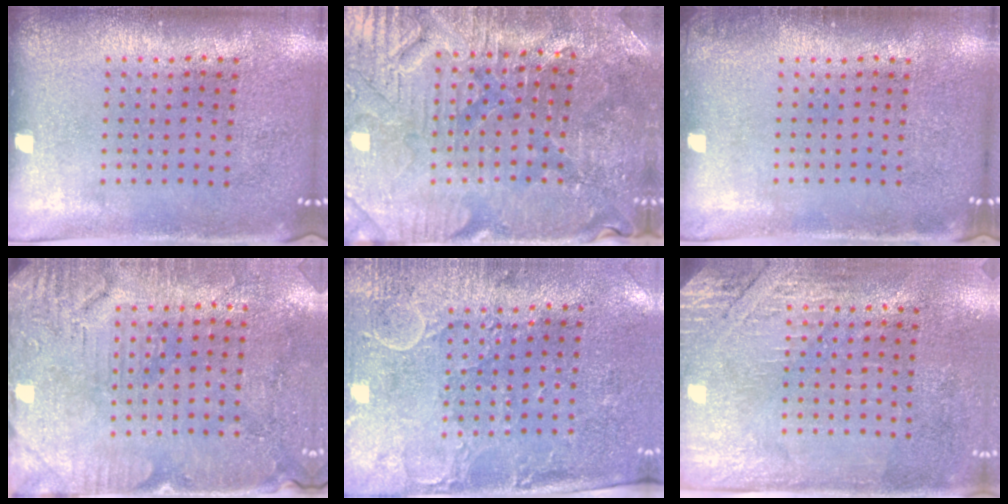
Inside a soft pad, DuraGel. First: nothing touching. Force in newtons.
{"total": 3.5, "press": 3.5, "slide": 0.5}
{"total": 0.6, "press": 0.6, "slide": 0.2}
{"total": 3.1, "press": 2.9, "slide": 1.1}
{"total": 2.9, "press": 2.4, "slide": 1.7}
{"total": 2.8, "press": 2.5, "slide": 1.4}